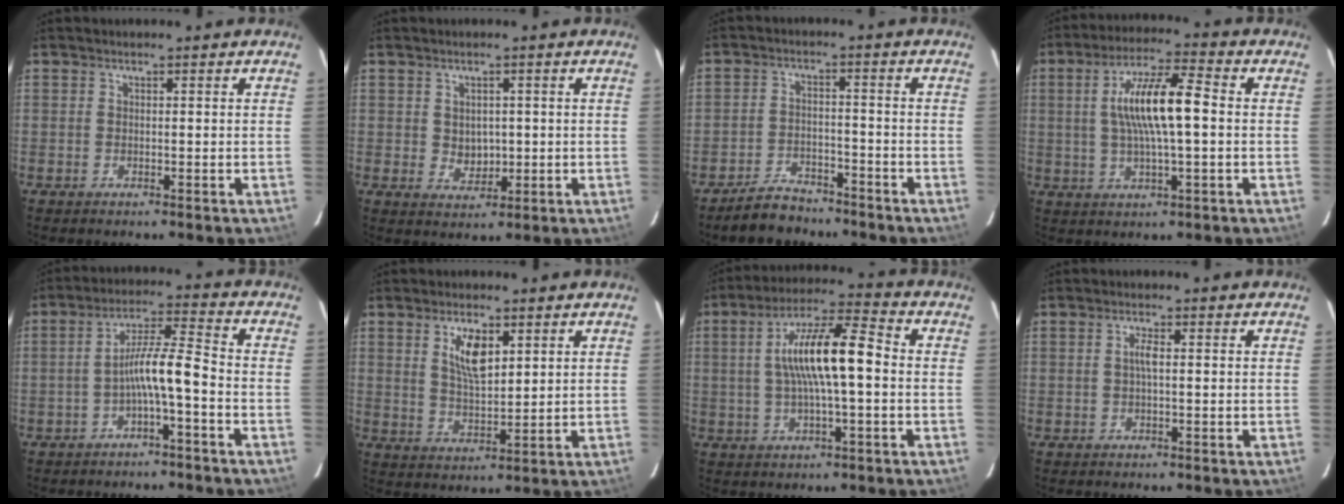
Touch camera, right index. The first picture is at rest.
{"total": 3.8, "force": [0.2, 3.1, 2.1], "torque": [-0.033, 0.002, 0.010]}
{"total": 6.7, "force": [-5.7, 3.0, 1.7], "torque": [-0.059, 0.012, -0.089]}
{"total": 11.6, "force": [0.7, 2.2, 11.4], "torque": [-0.210, 0.010, 0.012]}
{"total": 6.9, "force": [-3.0, 0.3, 6.2], "torque": [-0.131, 0.015, -0.052]}
{"total": 6.8, "force": [2.9, 2.8, 5.4], "torque": [-0.097, 0.000, 0.059]}
{"total": 12.7, "force": [0.1, 2.5, 12.5], "torque": [-0.223, 0.020, 0.001]}
{"total": 1.8, "force": [0.0, 0.2, 1.7], "torque": [-0.034, 0.003, -0.001]}